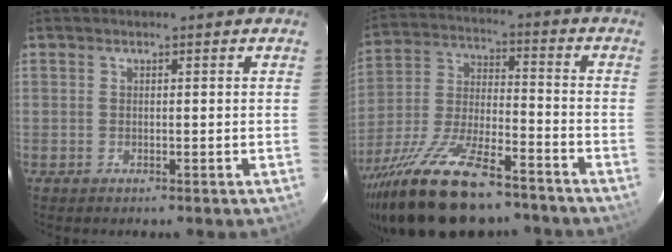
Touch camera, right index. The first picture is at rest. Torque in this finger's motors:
{"motor_torque": [1.78, -0.36, 1.06, 0.21]}